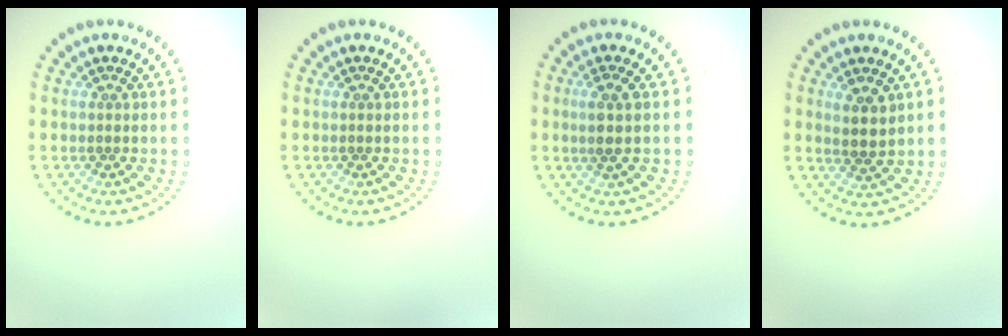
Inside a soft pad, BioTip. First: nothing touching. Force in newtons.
{"total": 0.0}
{"total": 1.8, "press": 1.6, "slide": 0.9}
{"total": 2.4, "press": 2.1, "slide": 1.1}